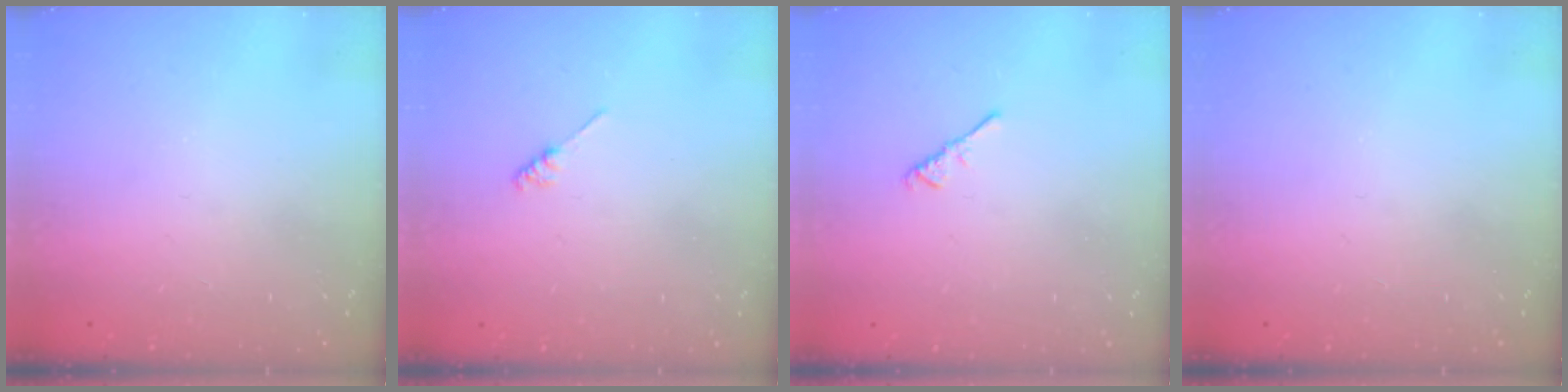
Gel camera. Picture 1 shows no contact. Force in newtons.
{"total": 1.2, "press": 1.1, "slide": 0.3}
{"total": 2.6, "press": 2.6, "slide": 0.6}
{"total": 0.0}